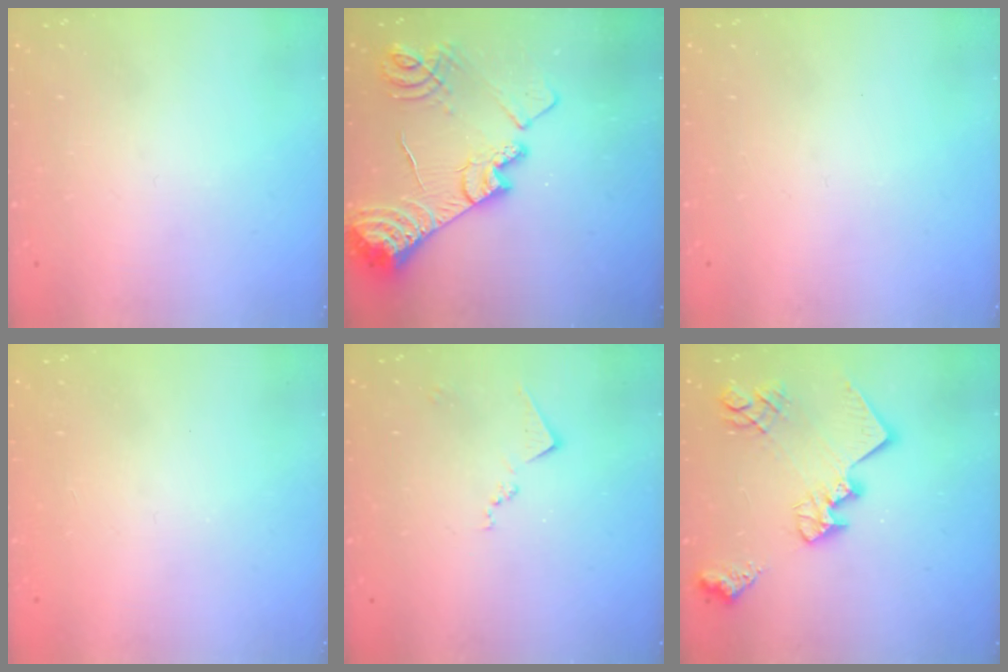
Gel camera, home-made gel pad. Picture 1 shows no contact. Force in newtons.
{"total": 18.9, "press": 18.9, "slide": 1.6}
{"total": 0.0}
{"total": 1.1, "press": 1.1, "slide": 0.1}
{"total": 8.9, "press": 8.9, "slide": 0.4}
{"total": 20.5, "press": 20.5, "slide": 1.1}